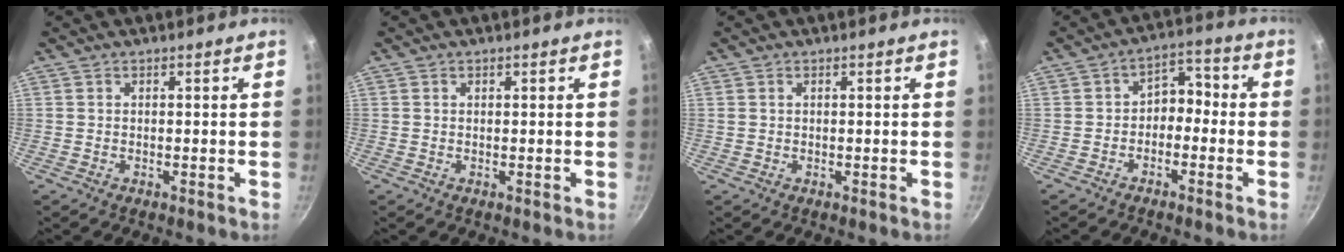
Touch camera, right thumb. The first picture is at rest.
{"total": 0.0}
{"total": 0.6, "force": [0.3, 0.4, 0.4], "torque": [-0.007, 0.006, 0.007]}
{"total": 5.9, "force": [-1.4, 4.2, 3.9], "torque": [-0.031, 0.039, -0.039]}